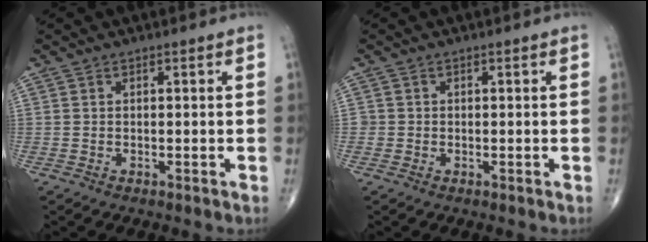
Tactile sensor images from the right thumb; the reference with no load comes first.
{"total": 0.9, "force": [-0.2, 0.9, 0.0], "torque": [0.005, 0.006, -0.006]}